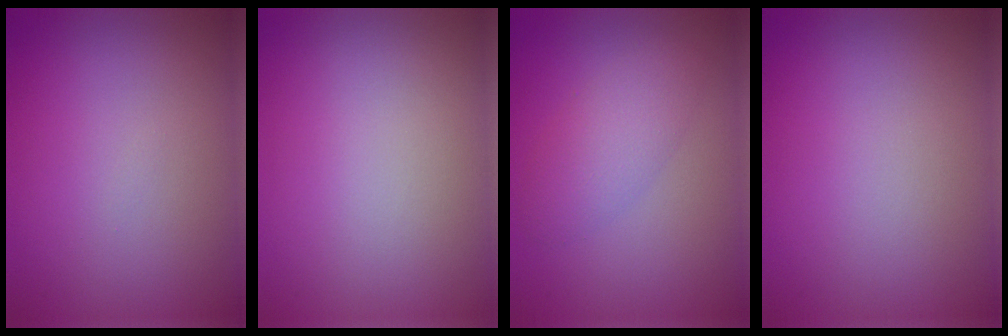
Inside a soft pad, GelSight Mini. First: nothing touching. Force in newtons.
{"total": 0.0}
{"total": 2.9, "press": 2.9, "slide": 0.1}
{"total": 0.0}